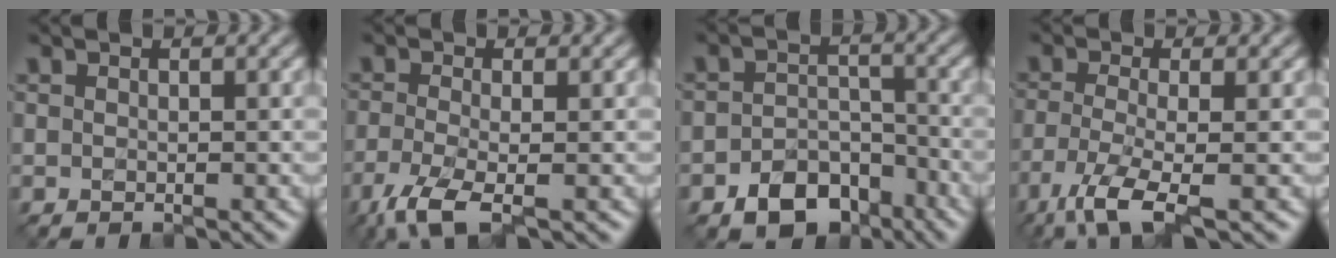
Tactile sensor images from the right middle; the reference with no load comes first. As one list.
[{"total": 4.0, "force": [-2.4, 0.9, 3.0], "torque": [-0.074, -0.003, -0.059]}, {"total": 5.2, "force": [-3.5, 3.2, 2.1], "torque": [-0.035, 0.004, -0.057]}, {"total": 5.3, "force": [-3.2, 1.2, 4.0], "torque": [-0.092, -0.004, -0.070]}]